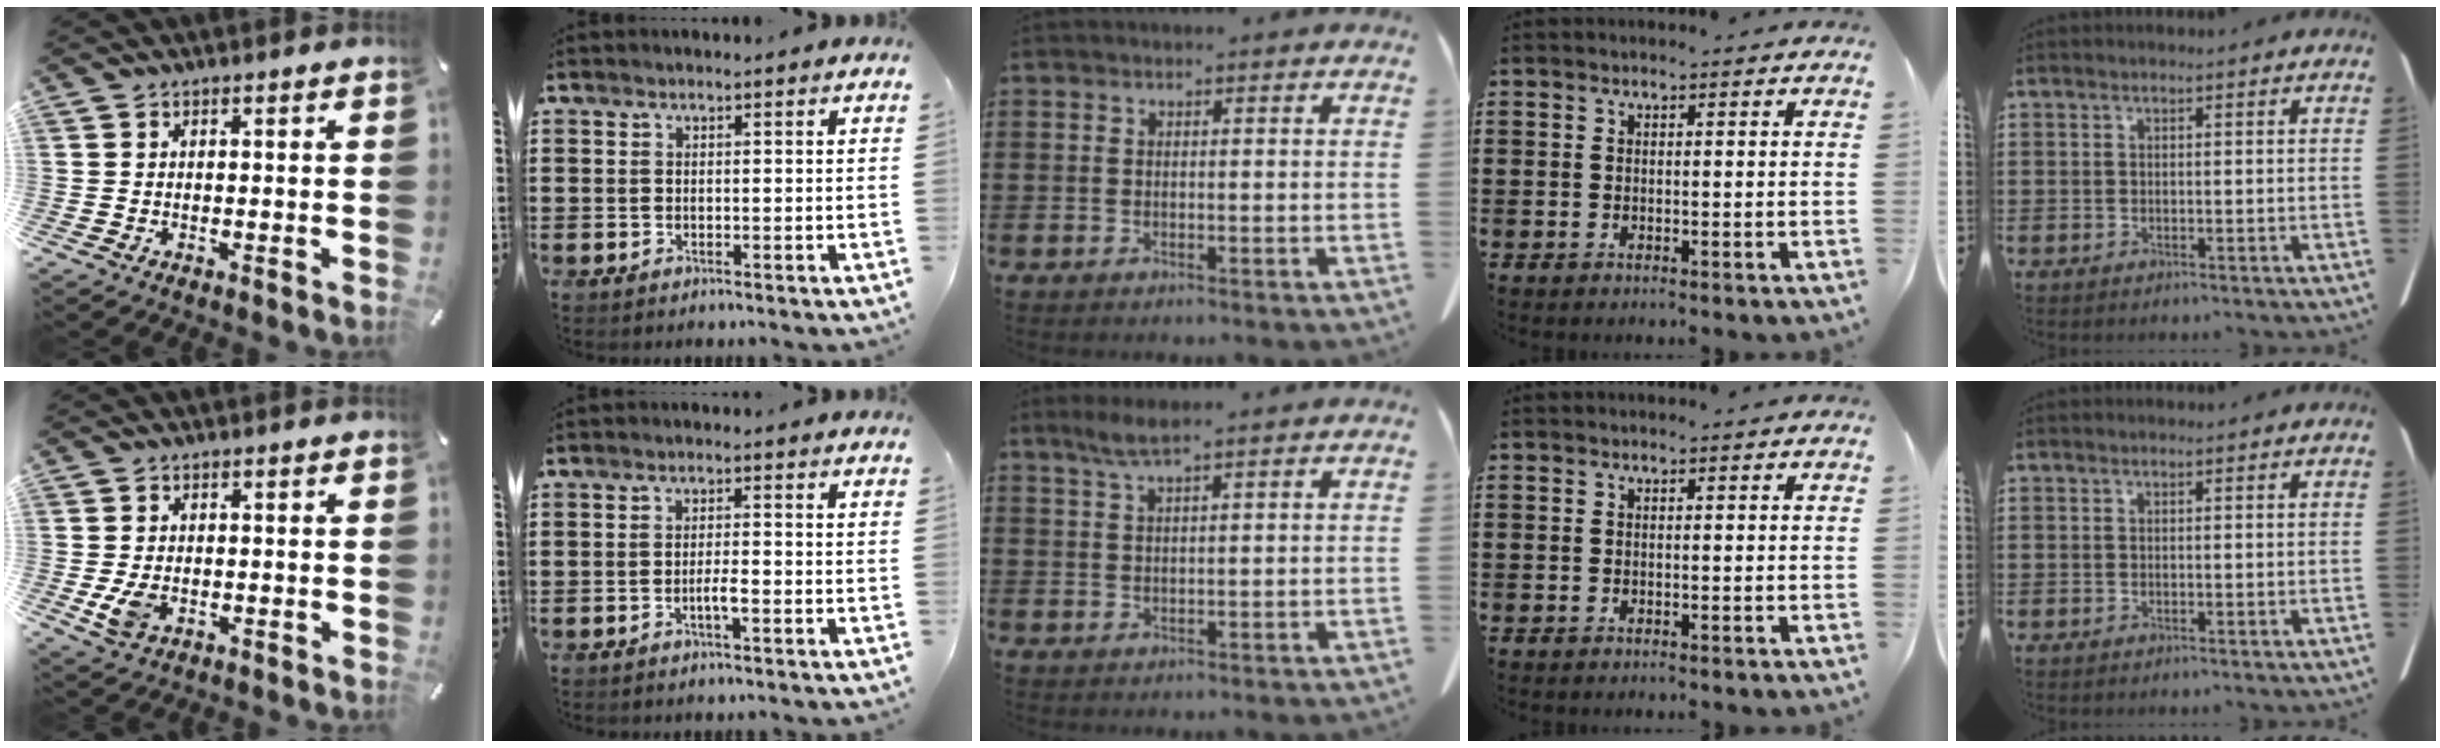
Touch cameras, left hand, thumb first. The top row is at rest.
{"thumb": {"total": 4.5, "force": [-1.1, 3.2, 3.0], "torque": [-0.076, -0.004, -0.021]}, "index": {"total": 2.4, "force": [-0.9, 0.4, 2.1], "torque": [-0.039, 0.003, -0.017]}, "middle": {"total": 3.0, "force": [2.1, 0.2, 2.1], "torque": [-0.046, -0.001, 0.038]}}